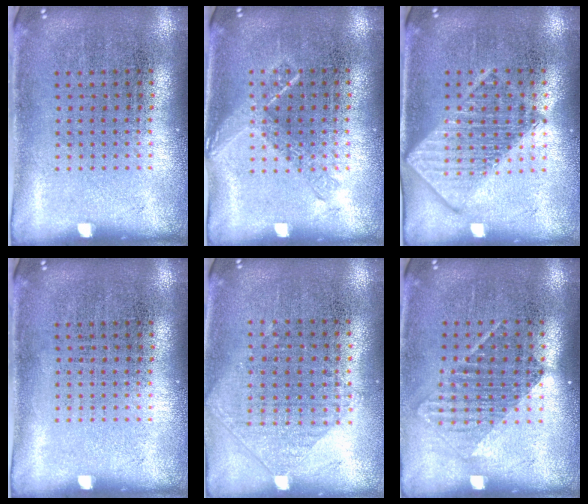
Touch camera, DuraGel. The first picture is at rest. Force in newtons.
{"total": 1.1, "press": 1.1, "slide": 0.2}
{"total": 2.9, "press": 2.9, "slide": 0.4}
{"total": 0.0}
{"total": 0.9, "press": 0.9, "slide": 0.3}
{"total": 1.3, "press": 1.0, "slide": 0.8}